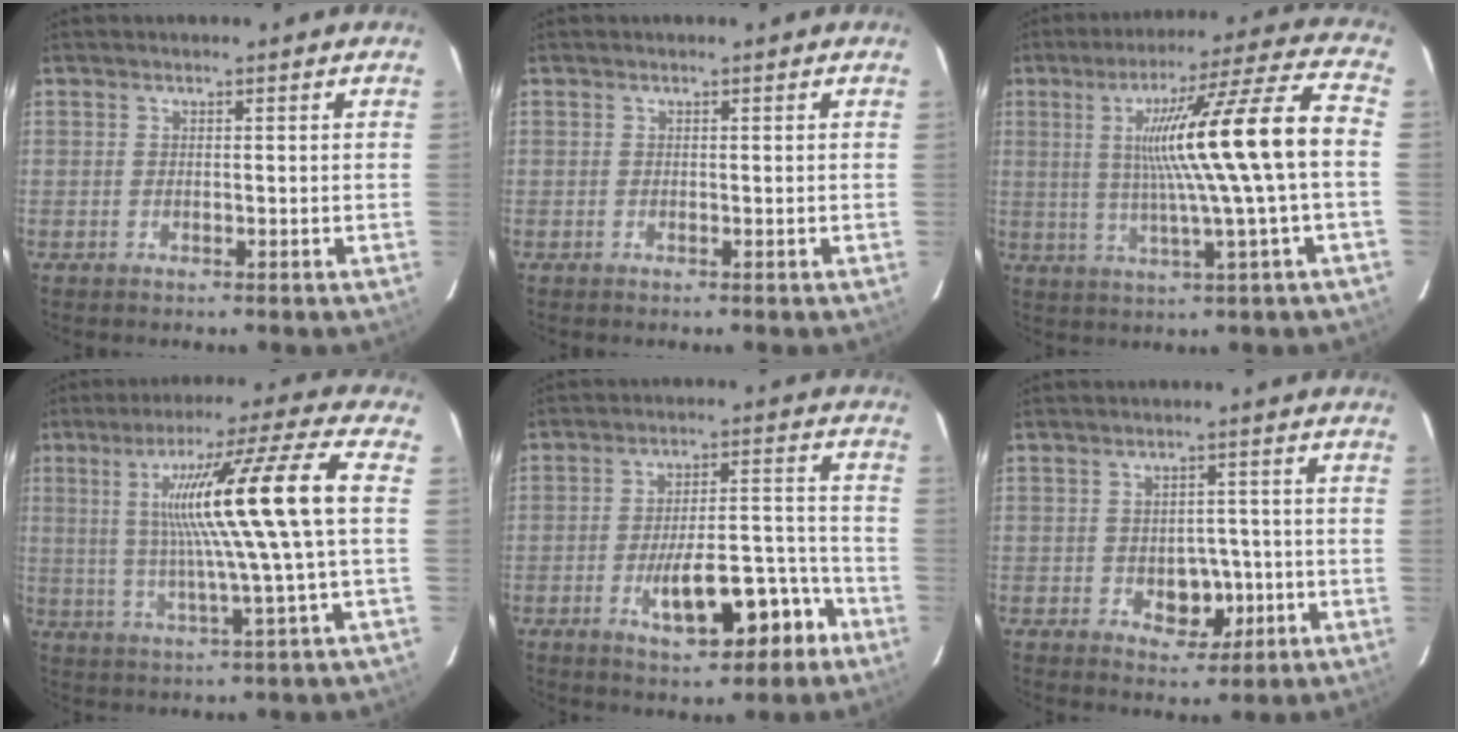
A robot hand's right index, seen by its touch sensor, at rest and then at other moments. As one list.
[{"total": 0.0}, {"total": 16.6, "force": [0.7, -1.7, 16.5], "torque": [-0.262, 0.013, 0.010]}, {"total": 16.5, "force": [2.2, -2.0, 16.3], "torque": [-0.266, 0.013, 0.032]}, {"total": 12.2, "force": [-5.9, 4.1, 9.9], "torque": [-0.154, 0.025, -0.079]}, {"total": 5.7, "force": [-1.5, 3.8, 3.9], "torque": [-0.046, 0.009, -0.012]}]